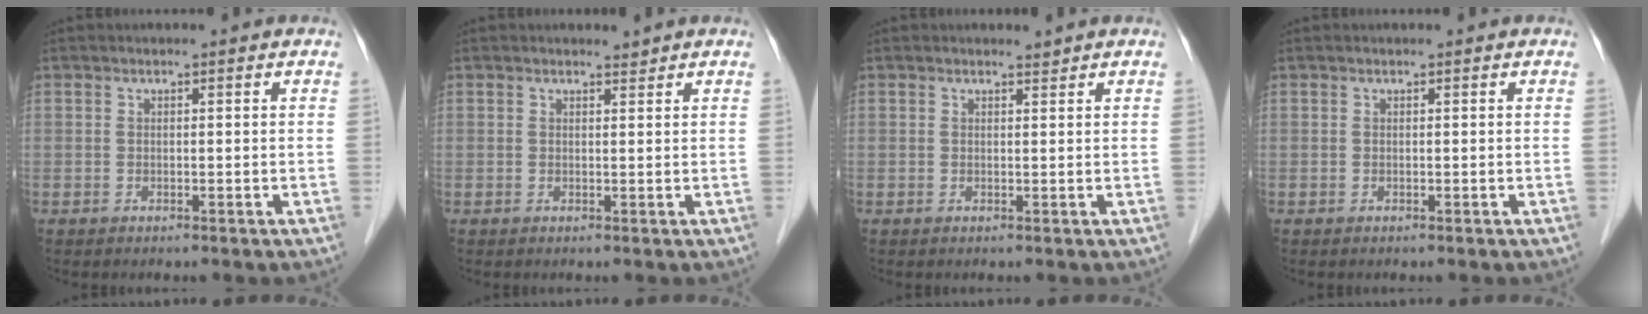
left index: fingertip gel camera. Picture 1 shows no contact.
{"total": 0.6, "force": [0.6, 0.0, -0.1], "torque": [-0.008, -0.007, 0.010]}
{"total": 0.6, "force": [0.6, 0.0, -0.1], "torque": [-0.008, -0.007, 0.009]}
{"total": 0.0}